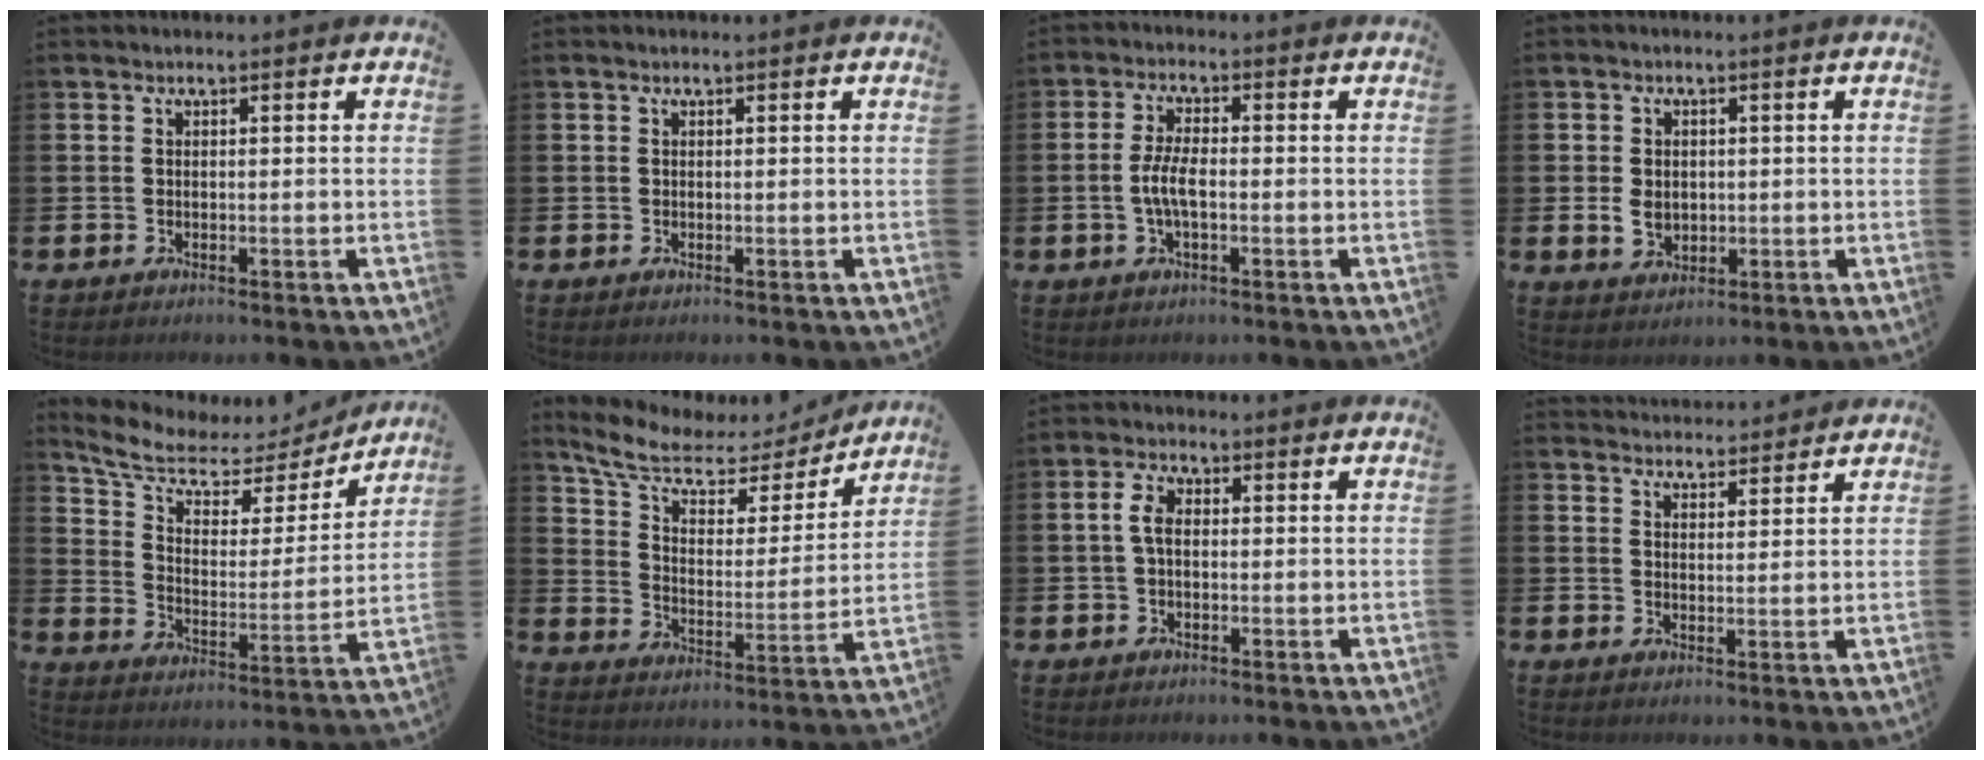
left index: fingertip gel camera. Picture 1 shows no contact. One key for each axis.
{"total": 0.0}
{"total": 4.0, "fx": -0.6, "fy": 1.4, "fz": 3.6, "tx": -0.073, "ty": 0.003, "tz": -0.015}
{"total": 3.0, "fx": 0.2, "fy": 2.4, "fz": 1.8, "tx": -0.032, "ty": 0.007, "tz": -0.002}
{"total": 7.6, "fx": 6.4, "fy": 3.1, "fz": 2.5, "tx": -0.091, "ty": -0.041, "tz": 0.108}
{"total": 8.4, "fx": 7.0, "fy": 3.4, "fz": 3.3, "tx": -0.099, "ty": -0.042, "tz": 0.116}
{"total": 3.3, "fx": 0.4, "fy": 2.0, "fz": 2.6, "tx": -0.052, "ty": 0.011, "tz": 0.004}
{"total": 3.8, "fx": 3.8, "fy": 0.4, "fz": -0.4, "tx": -0.001, "ty": -0.022, "tz": 0.069}